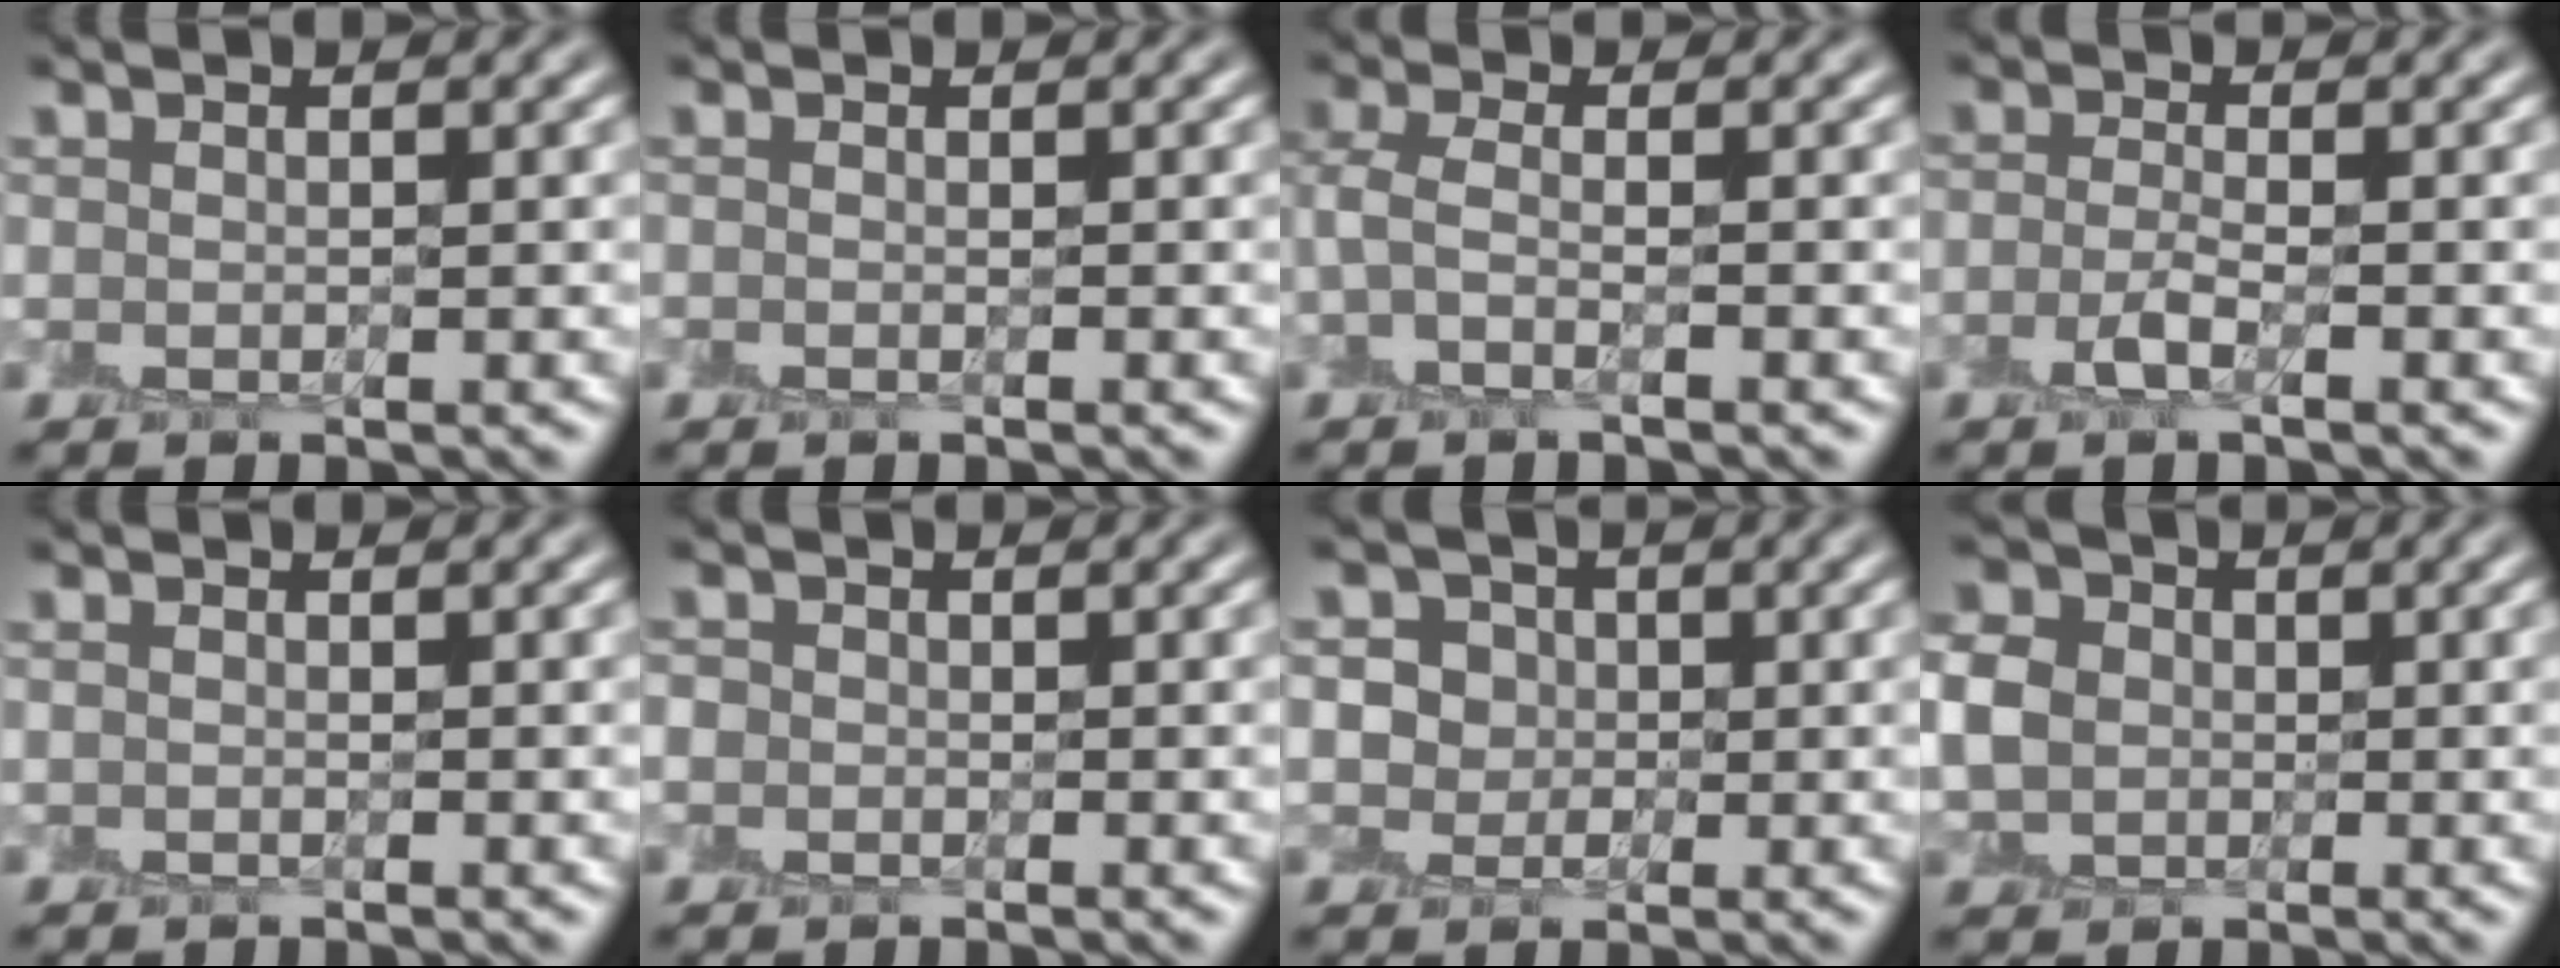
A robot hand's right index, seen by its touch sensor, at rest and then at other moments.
{"total": 0.0}
{"total": 1.7, "force": [-0.5, 0.6, 1.5], "torque": [-0.039, 0.003, -0.012]}
{"total": 1.6, "force": [-1.0, 0.4, 1.1], "torque": [-0.026, 0.001, -0.022]}
{"total": 0.0}
{"total": 1.0, "force": [-0.2, 1.0, 0.1], "torque": [0.000, 0.002, -0.003]}
{"total": 3.6, "force": [0.7, 3.3, 1.1], "torque": [-0.005, 0.012, -0.002]}
{"total": 4.4, "force": [0.1, 3.9, 2.1], "torque": [-0.056, 0.007, 0.000]}